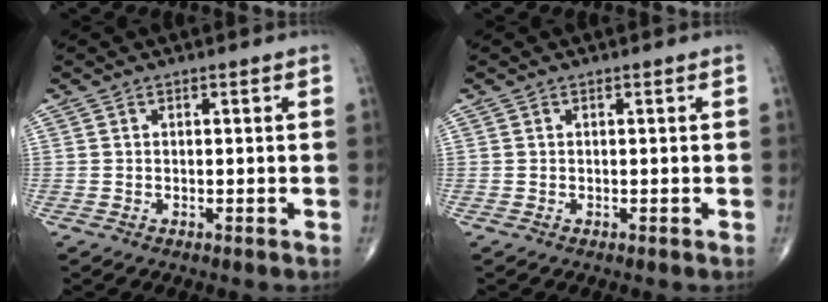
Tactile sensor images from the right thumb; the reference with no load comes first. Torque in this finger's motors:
{"motor_torque": [0.00, 0.00, 0.00, 0.00, 0.00]}